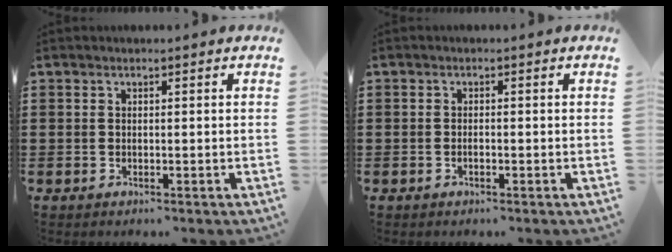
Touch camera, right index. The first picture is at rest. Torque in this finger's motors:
{"motor_torque": [0.39, 1.74, -0.12, -0.01]}